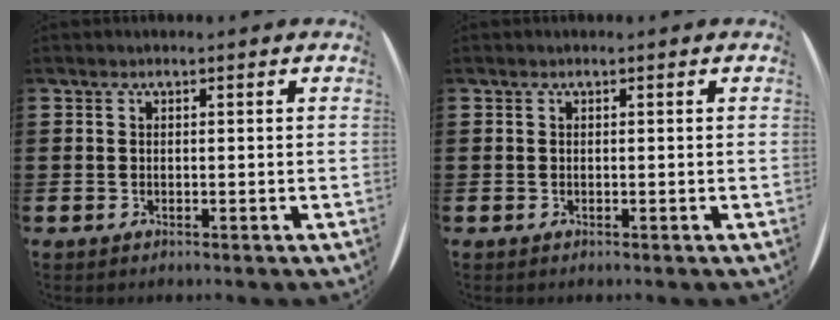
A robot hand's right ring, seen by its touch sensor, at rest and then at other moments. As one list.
[{"total": 0.0}]